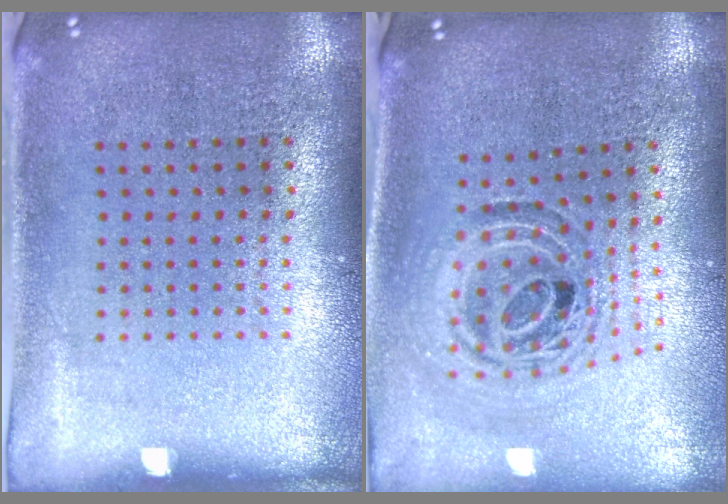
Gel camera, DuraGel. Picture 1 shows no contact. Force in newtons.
{"total": 1.2, "press": 1.1, "slide": 0.5}